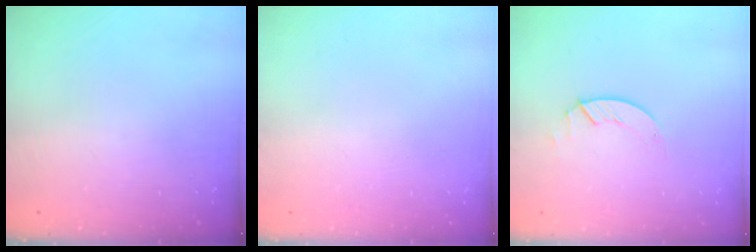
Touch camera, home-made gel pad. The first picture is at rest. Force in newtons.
{"total": 0.0}
{"total": 1.3, "press": 1.3, "slide": 0.2}